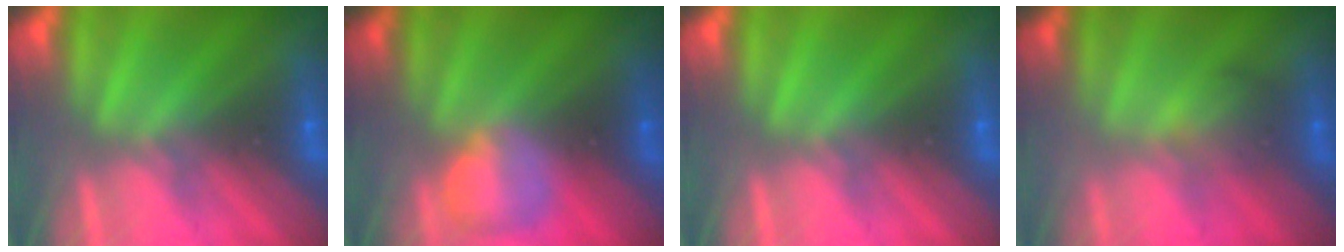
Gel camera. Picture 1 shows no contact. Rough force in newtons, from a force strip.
{"total": 2.4}
{"total": 0.0}
{"total": 1.9}